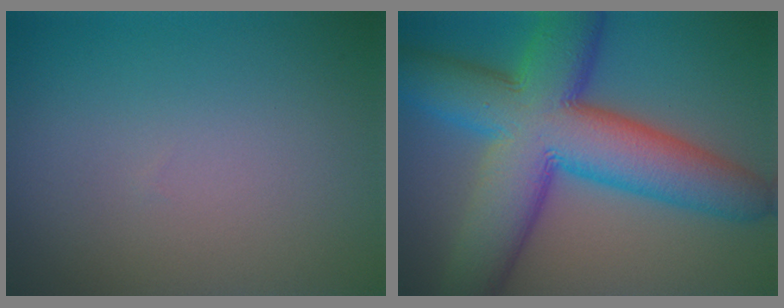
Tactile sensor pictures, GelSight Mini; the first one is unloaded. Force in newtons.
{"total": 14.2, "press": 14.2, "slide": 0.1}